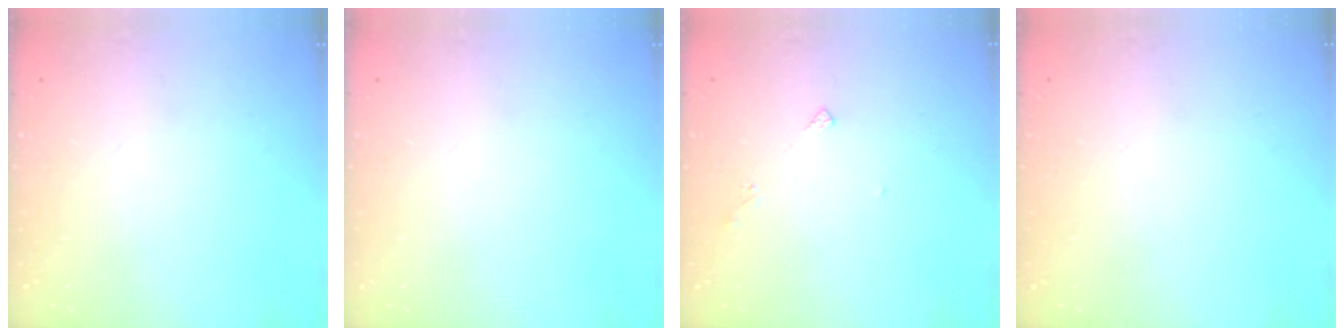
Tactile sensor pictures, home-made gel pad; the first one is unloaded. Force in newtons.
{"total": 0.0}
{"total": 3.8, "press": 3.7, "slide": 0.8}
{"total": 2.0, "press": 2.0, "slide": 0.1}